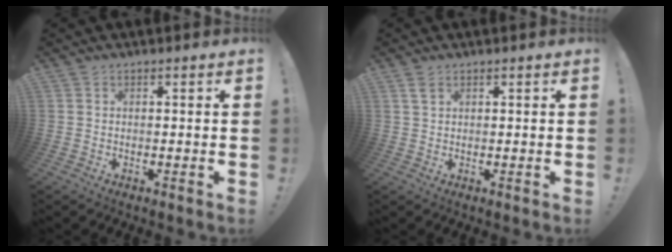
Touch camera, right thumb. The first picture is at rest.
{"total": 2.2, "force": [1.2, 1.0, 1.5], "torque": [-0.028, -0.001, 0.022]}